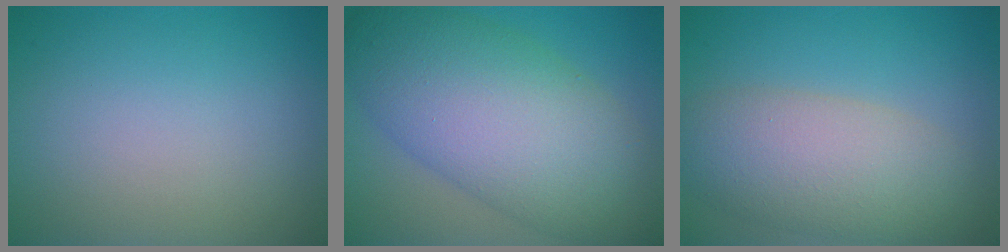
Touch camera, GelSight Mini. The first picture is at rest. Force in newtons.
{"total": 12.3, "press": 12.2, "slide": 0.4}
{"total": 6.8, "press": 6.8, "slide": 0.2}